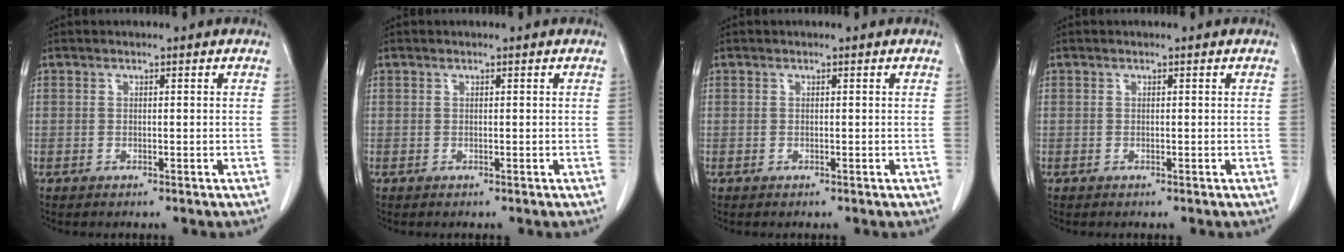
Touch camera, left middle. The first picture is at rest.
{"total": 0.0}
{"total": 0.0}
{"total": 0.0}